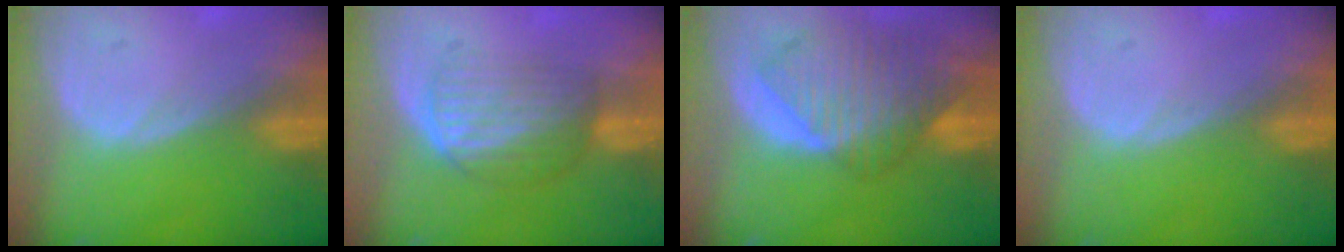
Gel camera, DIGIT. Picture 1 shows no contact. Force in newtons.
{"total": 5.8, "press": 5.5, "slide": 2.0}
{"total": 10.3, "press": 8.8, "slide": 5.3}
{"total": 0.0}